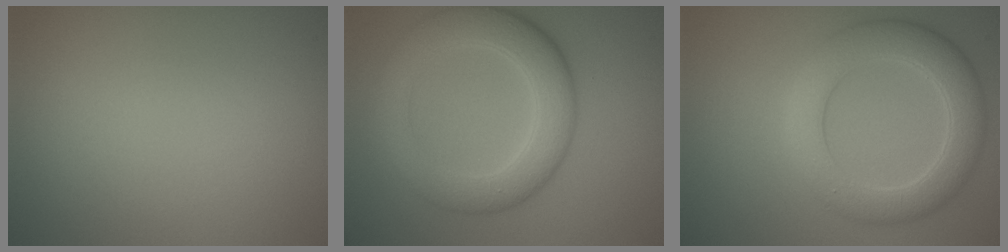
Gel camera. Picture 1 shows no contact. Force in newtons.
{"total": 6.2, "press": 6.1, "slide": 0.4}
{"total": 5.6, "press": 5.6, "slide": 0.4}